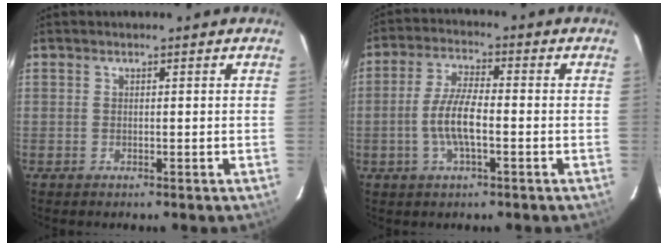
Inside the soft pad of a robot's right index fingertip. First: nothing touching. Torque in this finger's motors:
{"motor_torque": [1.01, -0.48, 0.63, 0.17]}